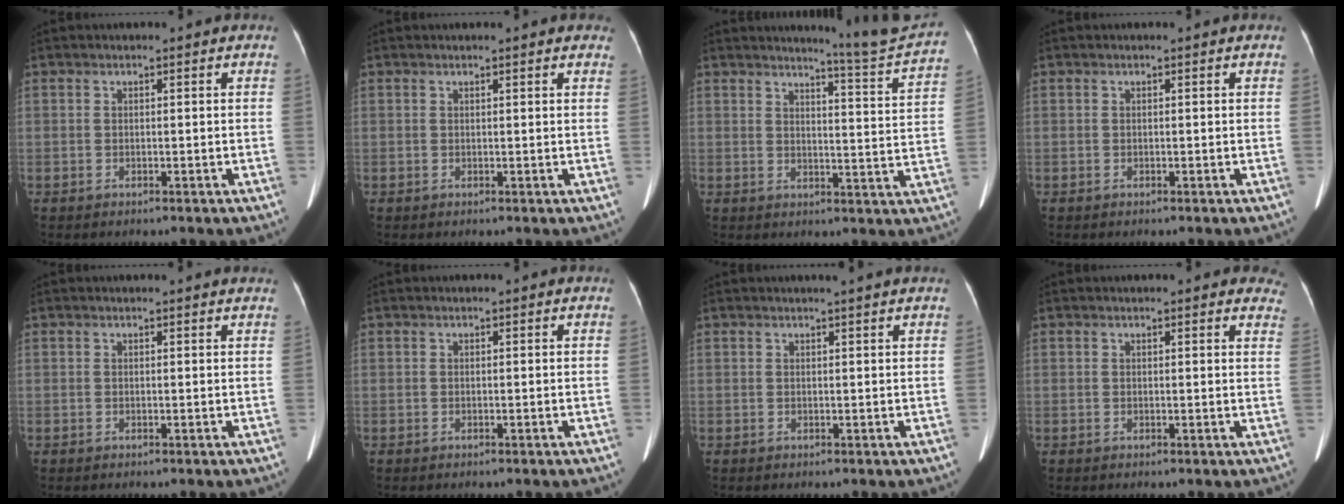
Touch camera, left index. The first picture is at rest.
{"total": 4.7, "force": [4.1, 0.8, 2.0], "torque": [-0.015, -0.006, 0.029]}
{"total": 10.2, "force": [9.7, -2.1, 2.1], "torque": [-0.038, -0.083, 0.114]}
{"total": 0.0}
{"total": 3.1, "force": [2.9, -0.1, 0.8], "torque": [-0.009, -0.012, 0.019]}
{"total": 0.0}
{"total": 3.0, "force": [2.5, -0.6, 1.5], "torque": [-0.017, -0.009, 0.023]}
{"total": 9.7, "force": [8.8, 2.2, 3.4], "torque": [-0.004, -0.020, 0.071]}